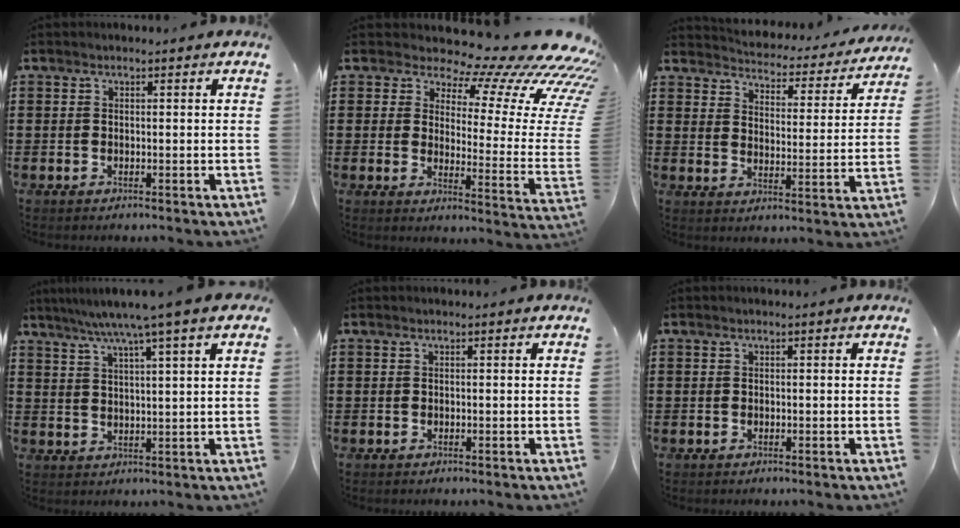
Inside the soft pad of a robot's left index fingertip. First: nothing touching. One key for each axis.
{"total": 13.0, "fx": 10.1, "fy": 4.3, "fz": 6.9, "tx": -0.114, "ty": -0.084, "tz": 0.169}
{"total": 3.5, "fx": 3.5, "fy": 0.2, "fz": 0.2, "tx": -0.027, "ty": -0.033, "tz": 0.054}
{"total": 6.4, "fx": 4.6, "fy": -0.1, "fz": 4.5, "tx": -0.098, "ty": -0.014, "tz": 0.076}
{"total": 0.0}
{"total": 0.0}